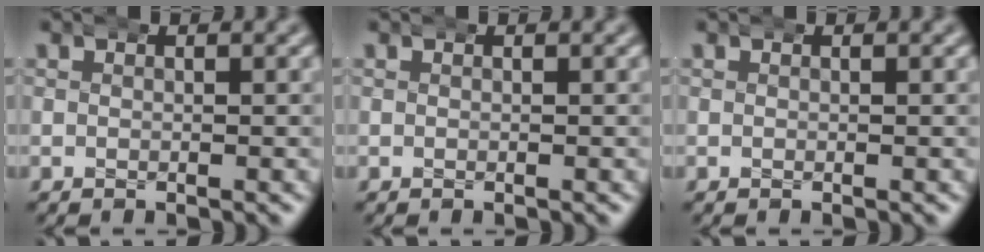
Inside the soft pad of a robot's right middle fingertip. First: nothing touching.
{"total": 0.0}
{"total": 0.0}